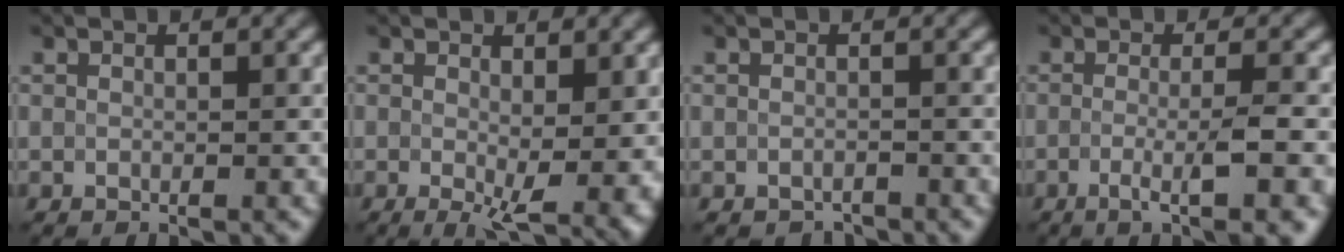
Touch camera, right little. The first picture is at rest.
{"total": 4.6, "force": [-0.2, 1.5, 4.3], "torque": [-0.061, -0.014, -0.004]}
{"total": 0.9, "force": [-0.8, 0.3, 0.0], "torque": [-0.001, -0.003, -0.014]}
{"total": 4.8, "force": [-1.5, 0.9, 4.5], "torque": [-0.071, -0.007, -0.026]}